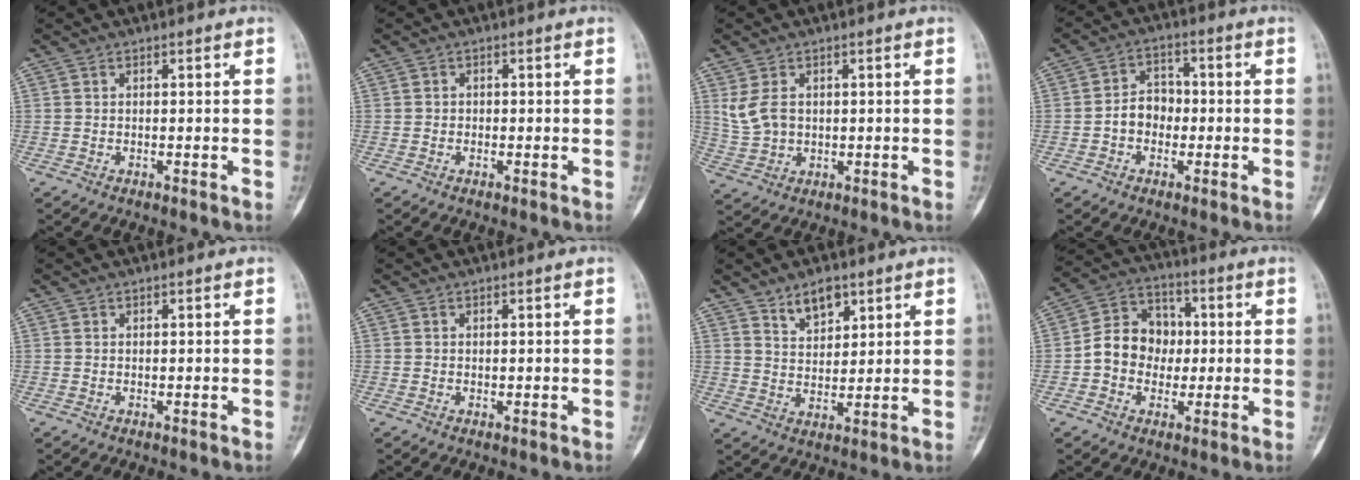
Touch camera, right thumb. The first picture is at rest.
{"total": 0.6, "force": [0.0, 0.6, 0.1], "torque": [0.001, 0.003, -0.002]}
{"total": 5.3, "force": [1.2, 3.8, 3.6], "torque": [-0.069, -0.002, 0.035]}
{"total": 5.8, "force": [-1.2, 4.6, 3.3], "torque": [-0.029, 0.024, -0.033]}
{"total": 0.0}
{"total": 0.0}
{"total": 6.0, "force": [4.1, 3.1, 3.2], "torque": [-0.031, -0.031, 0.075]}
{"total": 10.7, "force": [-0.6, 9.1, 5.6], "torque": [-0.061, 0.032, -0.023]}